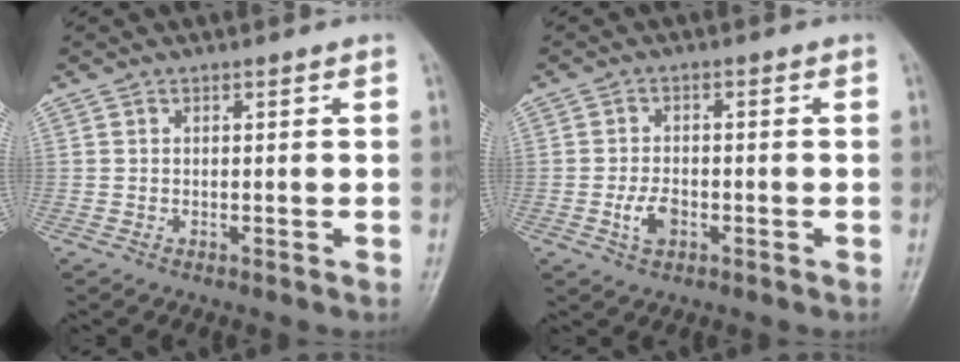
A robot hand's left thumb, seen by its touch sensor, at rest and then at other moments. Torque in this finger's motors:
{"motor_torque": [-0.09, 0.16, 0.56, 0.06, 0.02]}